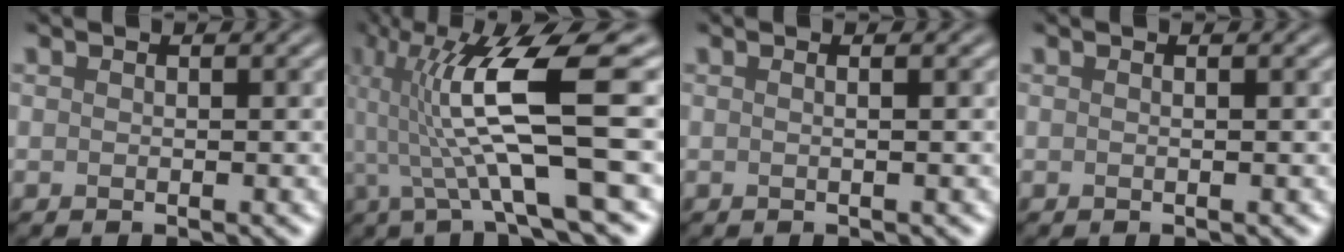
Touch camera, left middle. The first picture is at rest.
{"total": 8.8, "force": [0.1, 1.3, 8.7], "torque": [-0.155, 0.010, 0.009]}
{"total": 1.2, "force": [0.4, 0.7, 0.9], "torque": [0.007, 0.003, -0.013]}
{"total": 0.0}